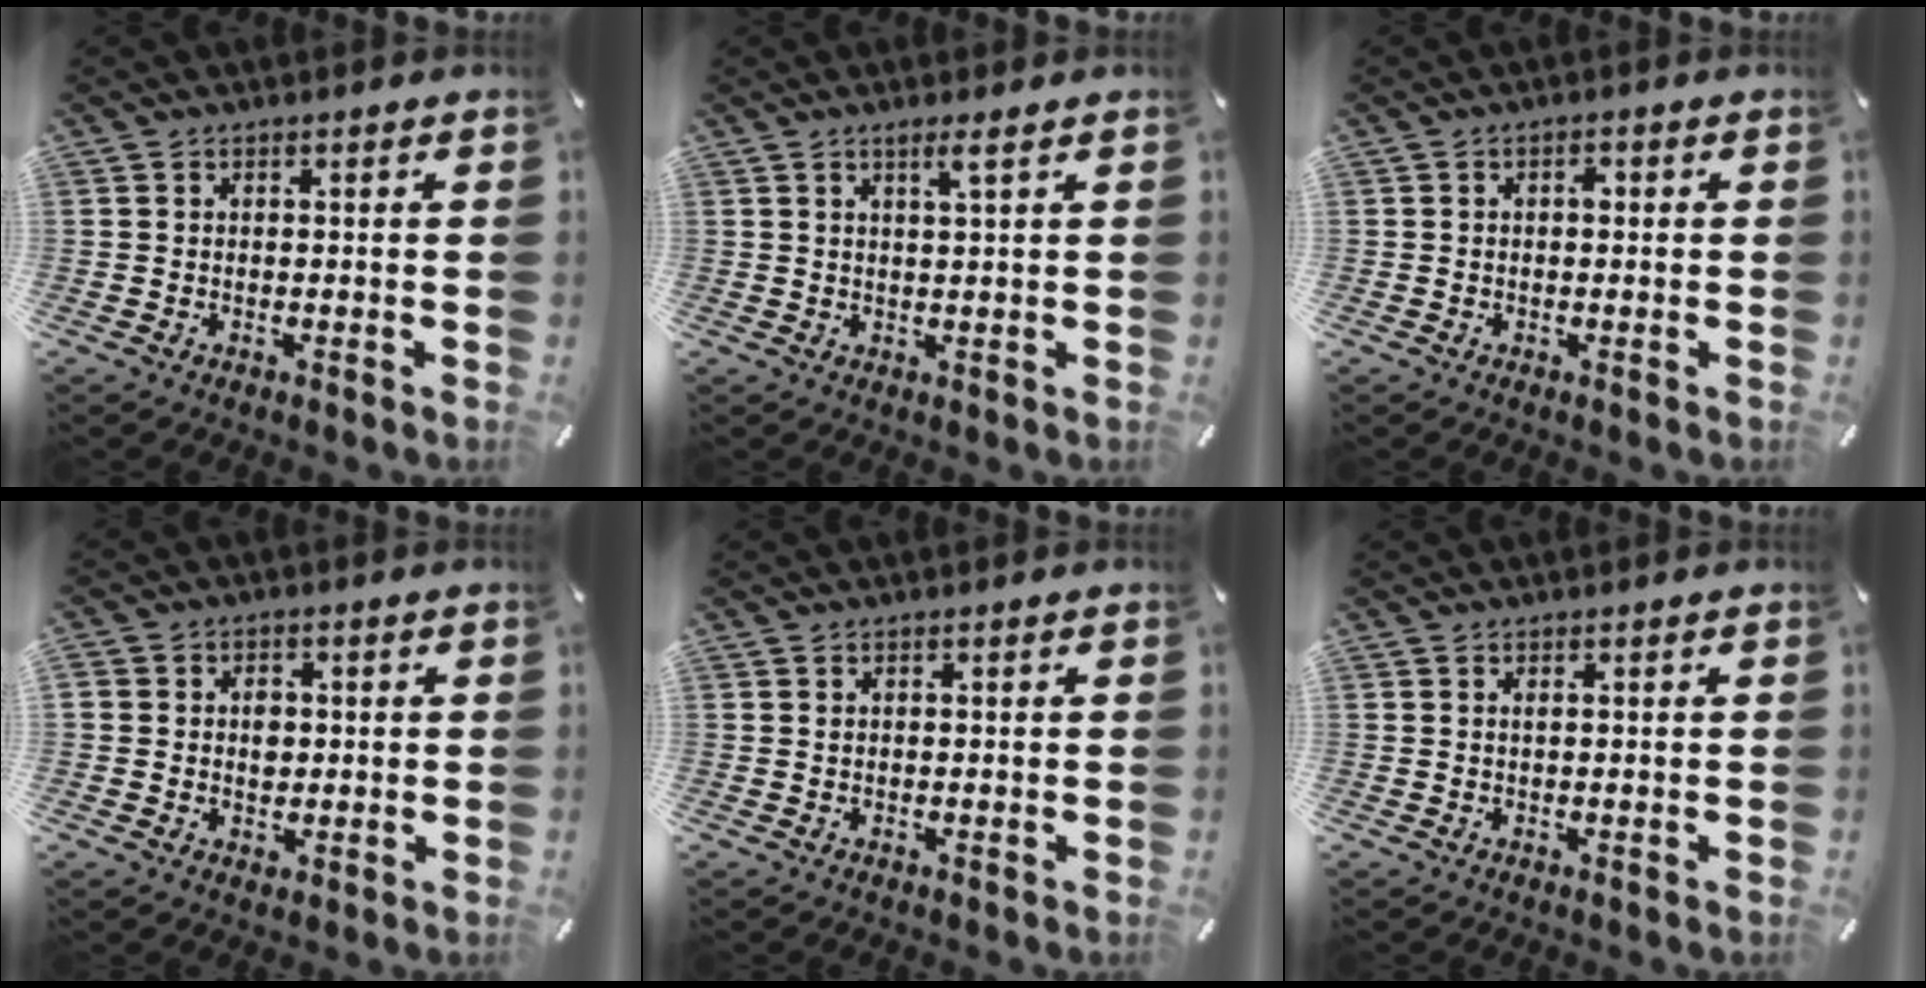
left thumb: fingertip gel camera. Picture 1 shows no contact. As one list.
[{"total": 2.6, "force": [1.7, -0.2, 2.0], "torque": [-0.043, -0.005, 0.030]}, {"total": 1.1, "force": [0.0, 0.8, 0.8], "torque": [-0.016, 0.008, -0.002]}, {"total": 4.4, "force": [0.1, 3.8, 2.2], "torque": [-0.020, -0.003, -0.003]}, {"total": 0.0}, {"total": 0.7, "force": [0.2, 0.0, 0.6], "torque": [-0.012, 0.000, 0.003]}]